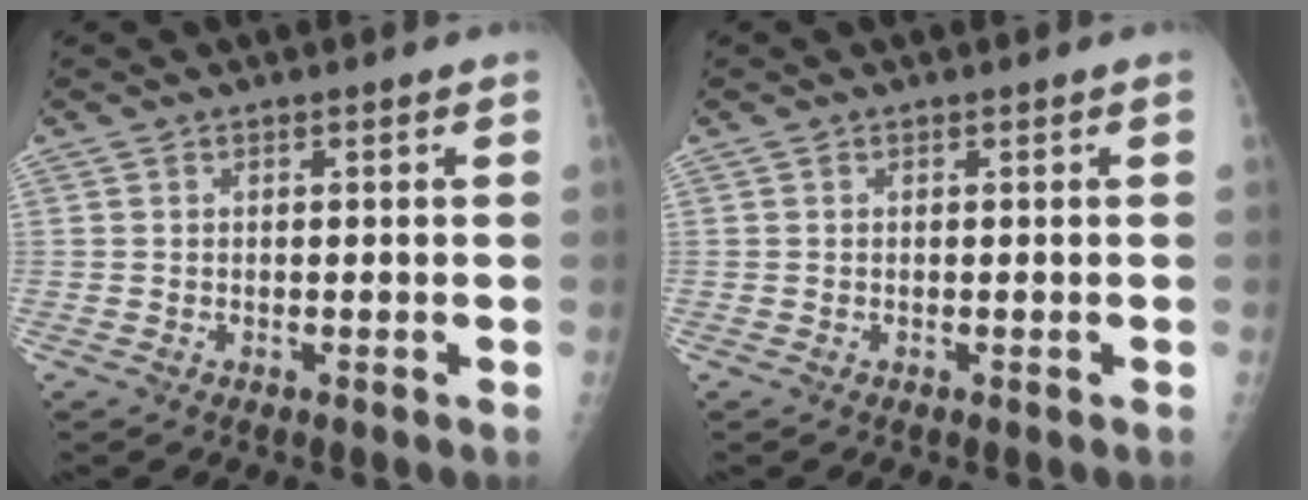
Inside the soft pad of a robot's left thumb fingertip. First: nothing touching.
{"total": 0.0}